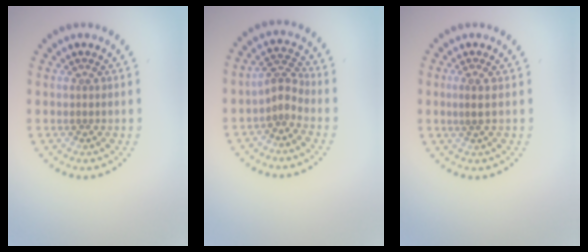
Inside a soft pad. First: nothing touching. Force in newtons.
{"total": 2.2, "press": 1.6, "slide": 1.5}
{"total": 1.1, "press": 0.9, "slide": 0.7}